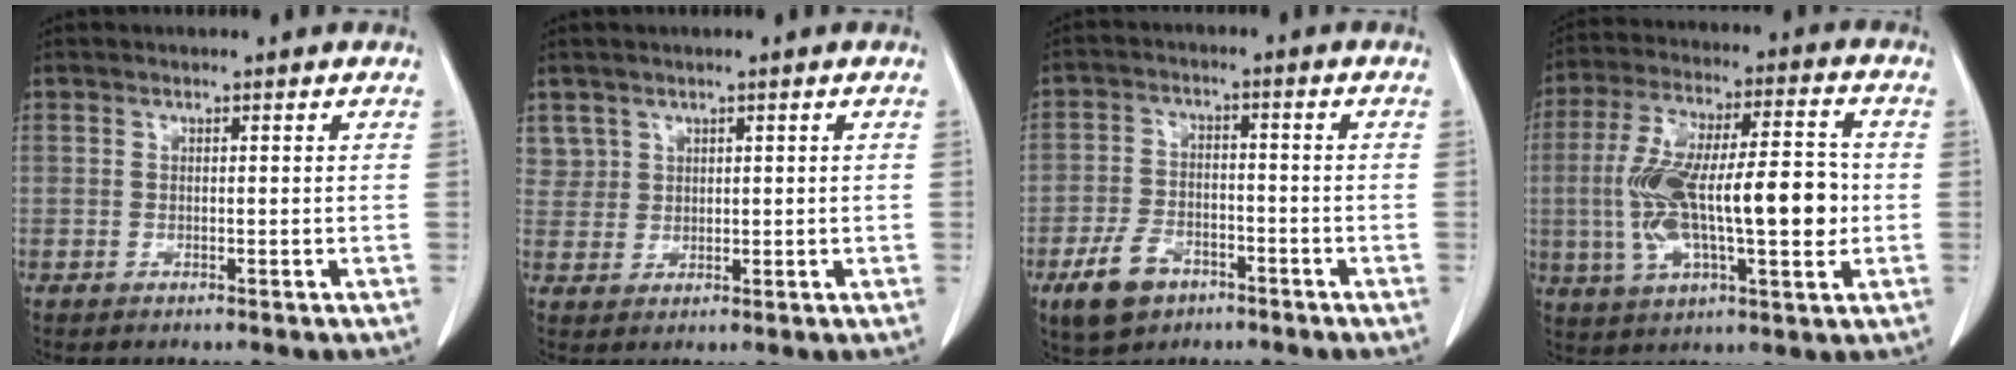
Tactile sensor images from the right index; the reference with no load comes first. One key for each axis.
{"total": 3.4, "fx": 1.9, "fy": 2.8, "fz": -0.2, "tx": 0.018, "ty": 0.005, "tz": 0.036}
{"total": 7.5, "fx": -4.4, "fy": 4.7, "fz": 3.9, "tx": -0.082, "ty": 0.003, "tz": -0.074}
{"total": 18.4, "fx": -1.3, "fy": 5.4, "fz": 17.5, "tx": -0.329, "ty": 0.021, "tz": -0.017}